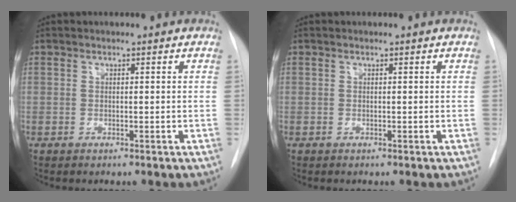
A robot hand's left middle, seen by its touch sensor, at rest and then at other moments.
{"total": 0.0}